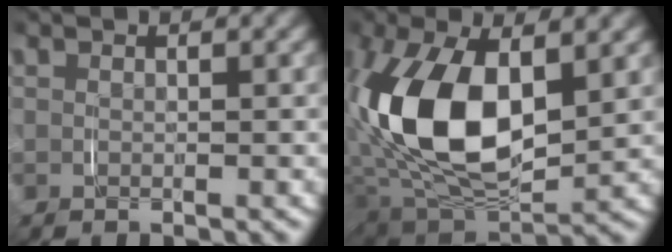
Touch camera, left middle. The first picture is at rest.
{"total": 11.8, "force": [0.6, 6.9, 9.6], "torque": [-0.230, -0.012, 0.016]}